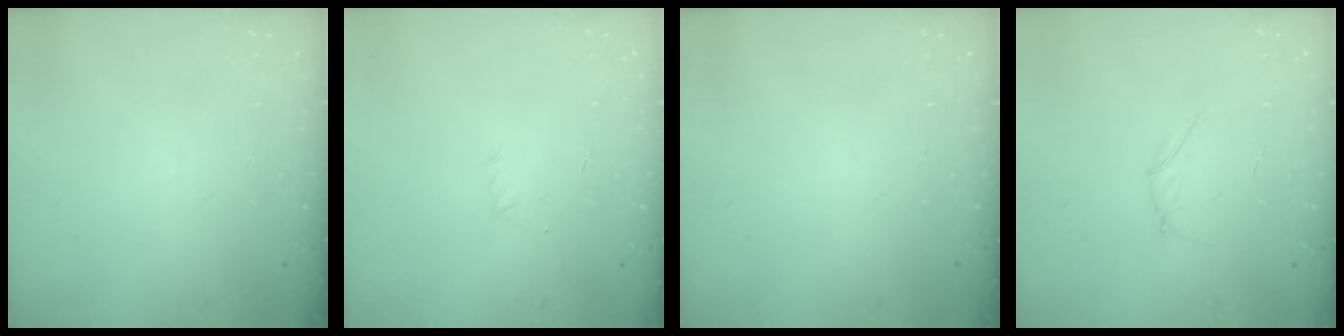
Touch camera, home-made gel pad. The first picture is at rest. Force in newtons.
{"total": 2.9, "press": 2.8, "slide": 0.7}
{"total": 0.0}
{"total": 3.6, "press": 3.5, "slide": 0.9}